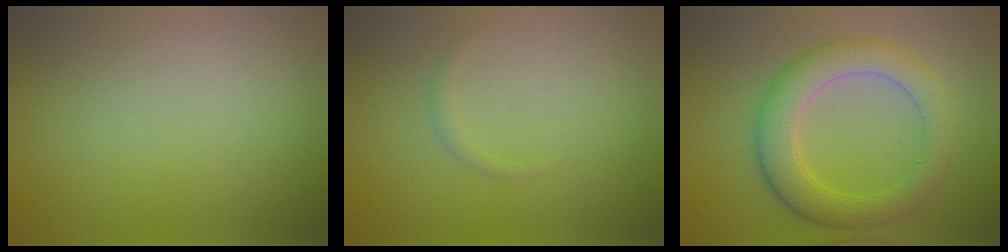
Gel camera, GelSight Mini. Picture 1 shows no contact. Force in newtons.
{"total": 0.6, "press": 0.6, "slide": 0.0}
{"total": 5.4, "press": 5.4, "slide": 0.1}